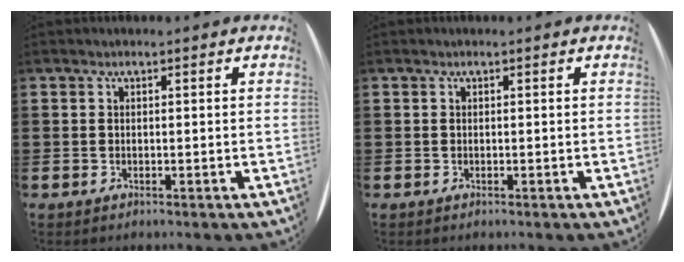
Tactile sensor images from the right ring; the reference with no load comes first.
{"total": 0.0}